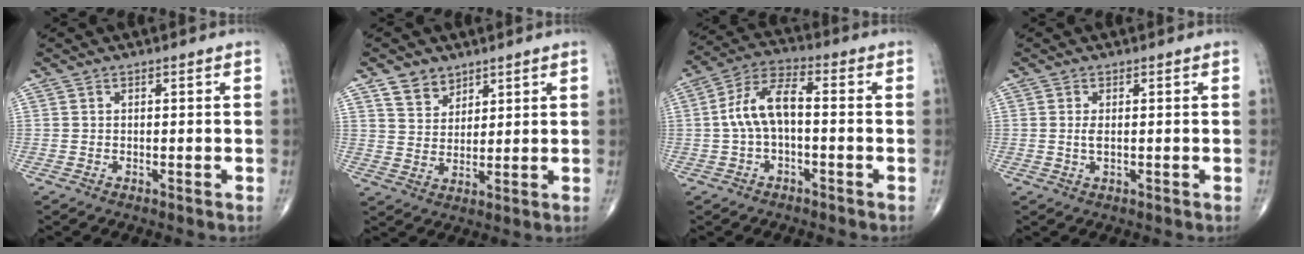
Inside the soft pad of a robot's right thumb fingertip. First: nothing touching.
{"total": 5.6, "force": [3.9, 3.7, 1.4], "torque": [-0.002, -0.029, 0.076]}
{"total": 8.9, "force": [-0.5, 4.2, 7.9], "torque": [-0.156, 0.036, -0.016]}
{"total": 1.6, "force": [0.2, 0.5, 1.5], "torque": [-0.034, -0.004, 0.007]}